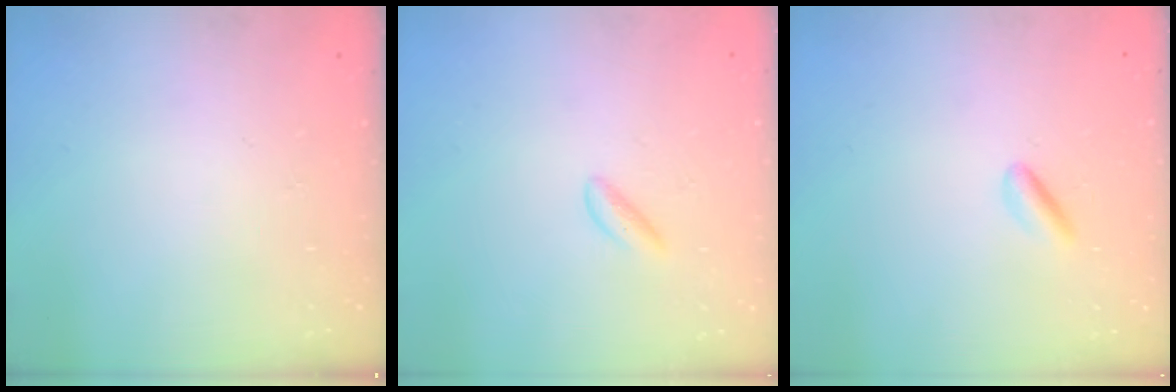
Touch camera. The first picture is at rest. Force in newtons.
{"total": 2.4, "press": 2.3, "slide": 0.7}
{"total": 2.4, "press": 2.2, "slide": 0.8}